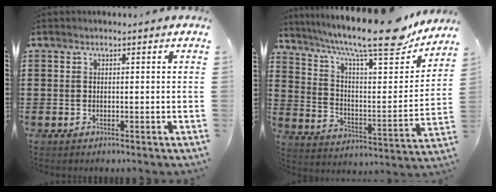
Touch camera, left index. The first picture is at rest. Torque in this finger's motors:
{"motor_torque": [2.13, -0.01, 1.05, 0.21]}